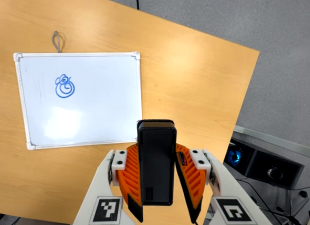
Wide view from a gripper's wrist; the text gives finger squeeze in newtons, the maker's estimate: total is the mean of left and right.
{"total": 6.3, "left": 5.0, "right": 7.6}